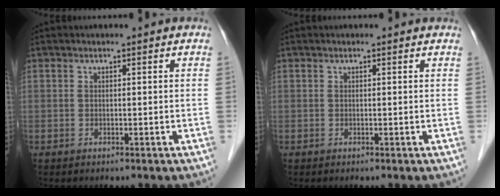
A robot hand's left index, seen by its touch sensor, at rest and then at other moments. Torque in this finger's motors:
{"motor_torque": [0.62, -0.77, 0.05, 0.02]}